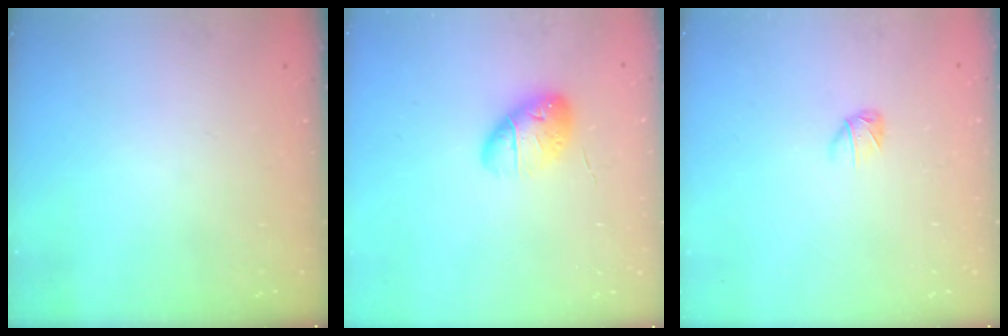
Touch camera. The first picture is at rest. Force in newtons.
{"total": 11.3, "press": 11.0, "slide": 2.7}
{"total": 3.0, "press": 2.9, "slide": 0.7}